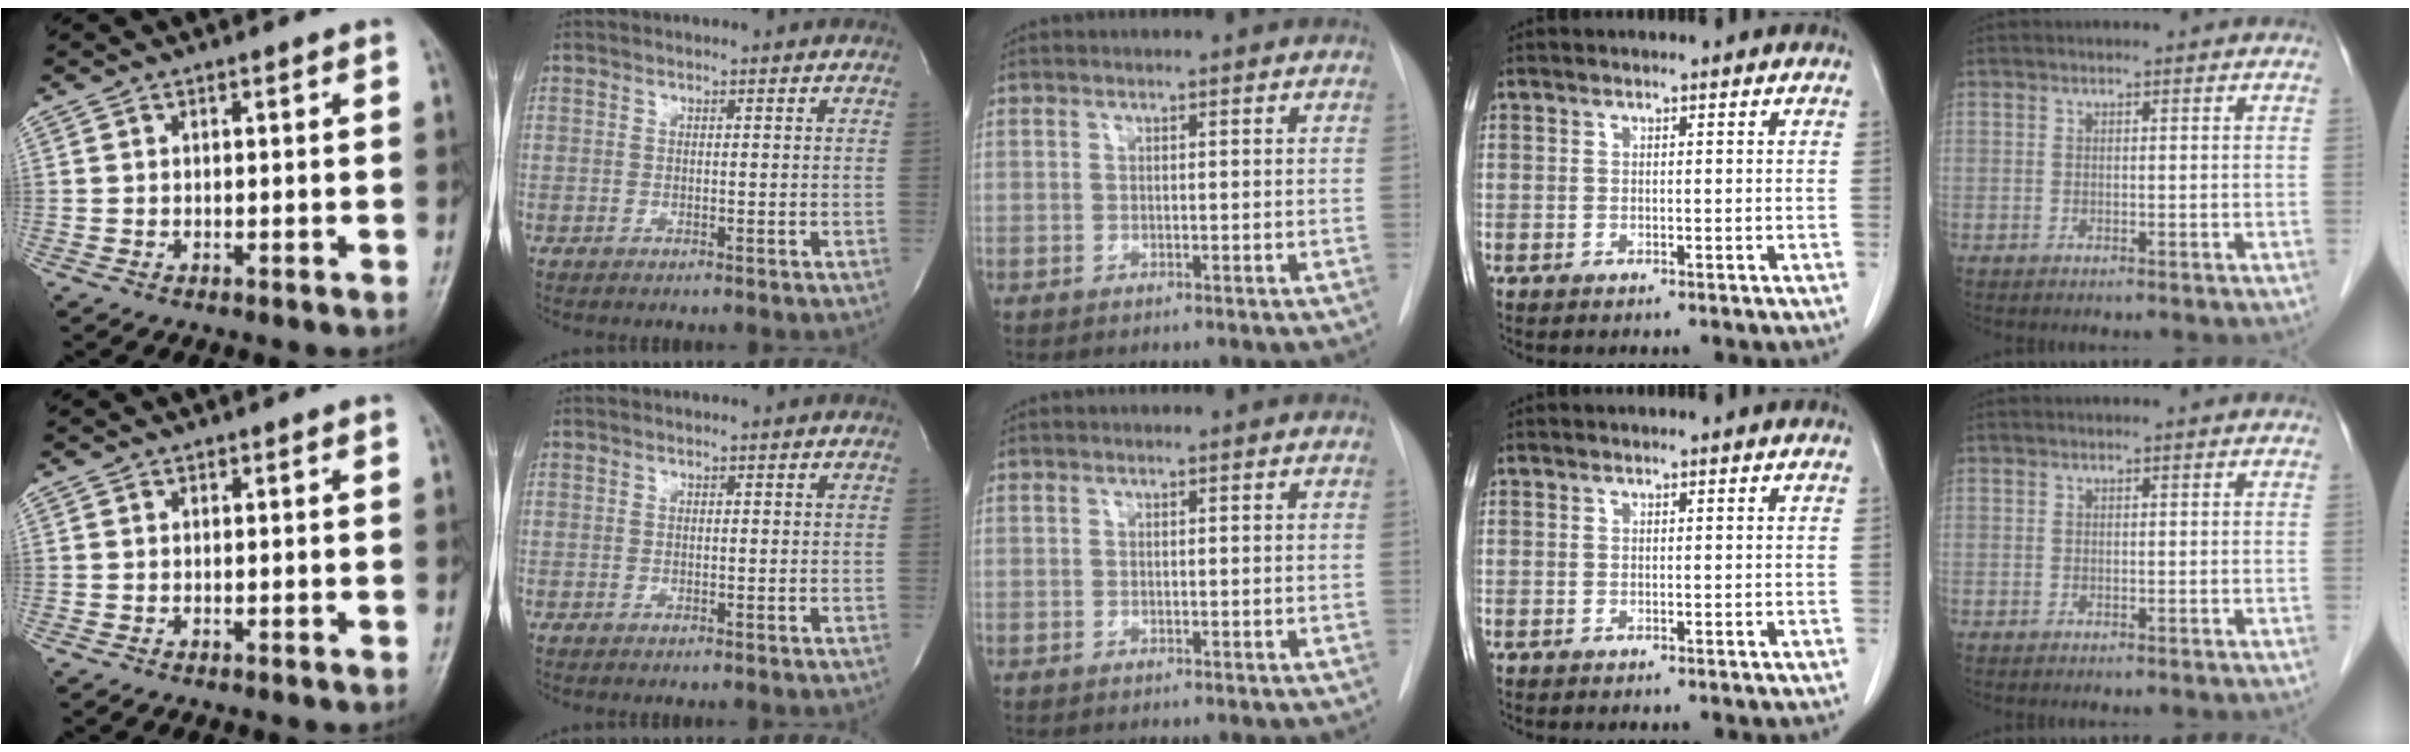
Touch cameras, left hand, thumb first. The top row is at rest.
{}